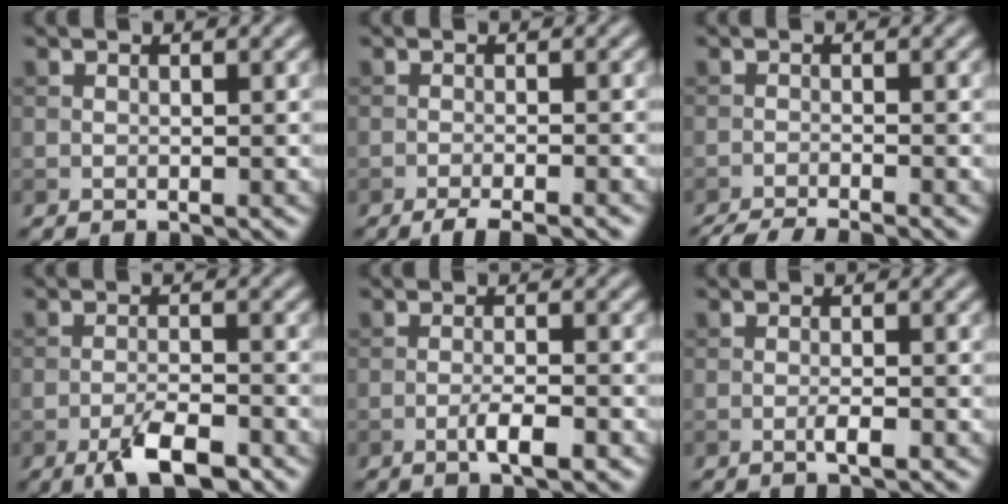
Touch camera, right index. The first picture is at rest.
{"total": 3.2, "force": [-2.4, 0.4, 2.0], "torque": [-0.030, 0.002, -0.046]}
{"total": 5.3, "force": [-4.7, 0.6, 2.3], "torque": [-0.038, -0.018, -0.082]}
{"total": 4.8, "force": [-2.9, 1.5, 3.4], "torque": [-0.063, -0.003, -0.052]}
{"total": 2.8, "force": [-1.4, 0.5, 2.4], "torque": [-0.042, 0.004, -0.026]}
{"total": 1.4, "force": [-0.6, 0.1, 1.2], "torque": [-0.021, 0.000, -0.014]}